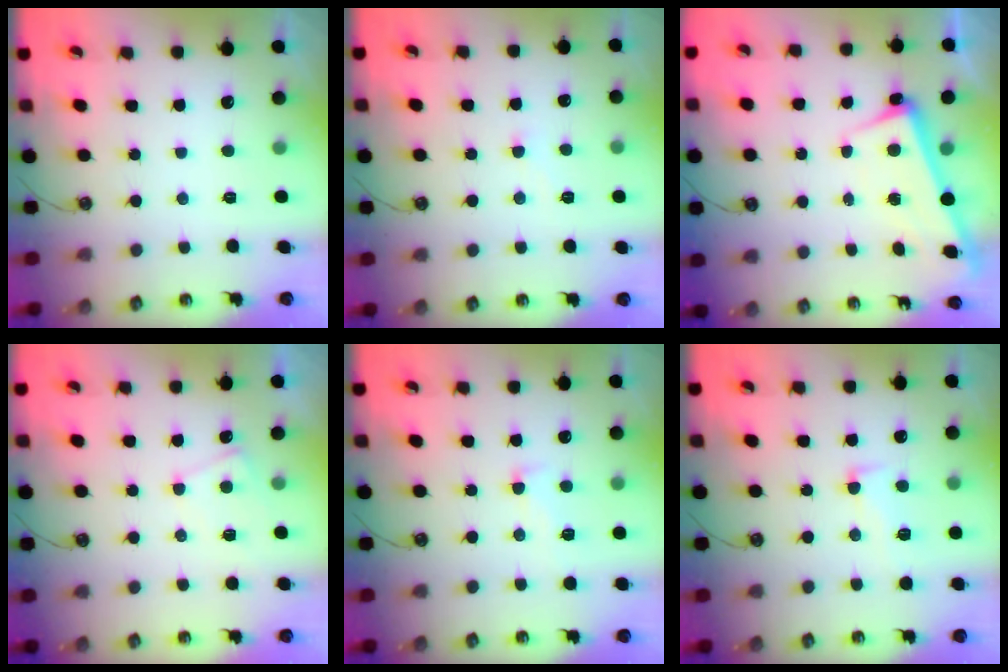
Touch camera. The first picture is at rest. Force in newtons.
{"total": 3.4, "press": 3.4, "slide": 0.4}
{"total": 2.4, "press": 2.2, "slide": 0.9}
{"total": 1.6, "press": 1.6, "slide": 0.5}
{"total": 2.4, "press": 1.7, "slide": 1.6}
{"total": 2.1, "press": 1.2, "slide": 1.8}